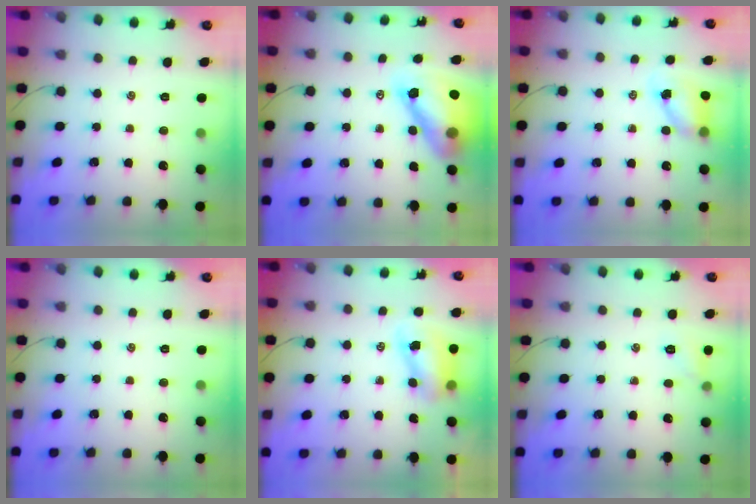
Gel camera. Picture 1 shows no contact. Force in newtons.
{"total": 14.8, "press": 14.1, "slide": 4.4}
{"total": 5.7, "press": 5.7, "slide": 0.5}
{"total": 0.0}
{"total": 8.2, "press": 8.1, "slide": 1.0}
{"total": 5.6, "press": 5.5, "slide": 1.4}